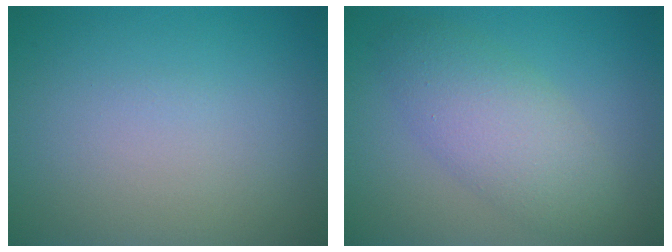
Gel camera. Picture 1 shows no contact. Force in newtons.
{"total": 4.7, "press": 4.7, "slide": 0.0}